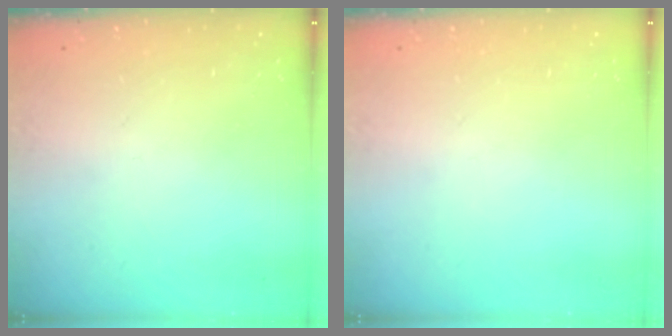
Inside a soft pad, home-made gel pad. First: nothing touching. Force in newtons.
{"total": 0.0}